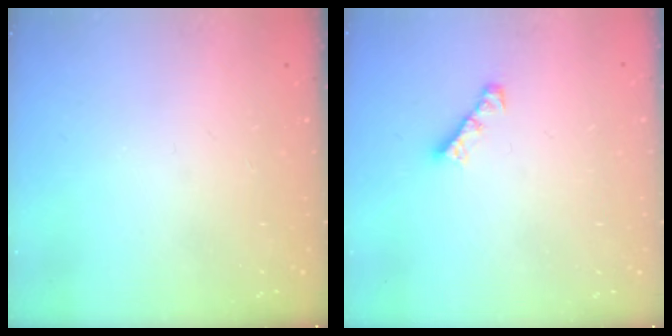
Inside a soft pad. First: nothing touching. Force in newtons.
{"total": 3.0, "press": 3.0, "slide": 0.4}